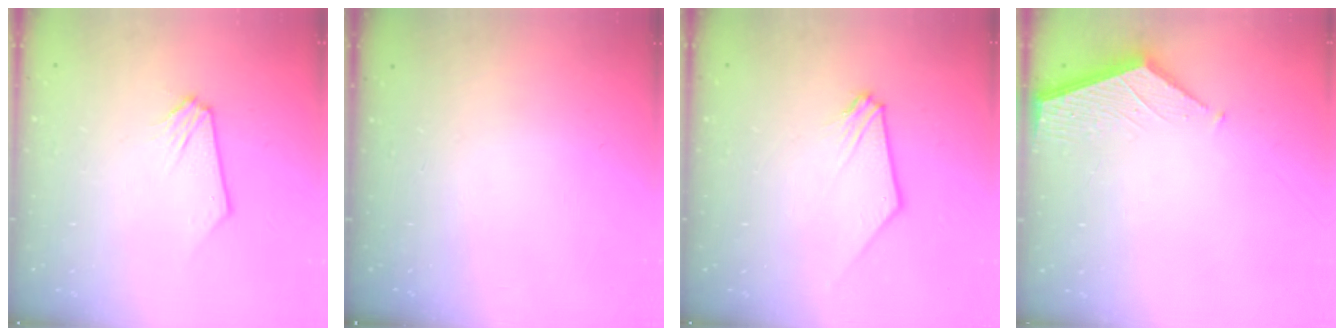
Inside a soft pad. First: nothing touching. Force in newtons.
{"total": 0.0}
{"total": 0.7, "press": 0.7, "slide": 0.2}
{"total": 3.4, "press": 3.4, "slide": 0.4}